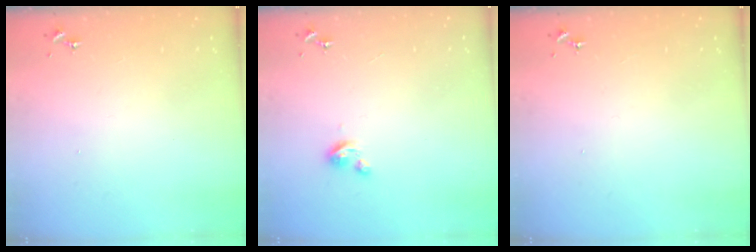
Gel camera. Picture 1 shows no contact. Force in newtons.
{"total": 3.1, "press": 3.1, "slide": 0.3}
{"total": 0.0}